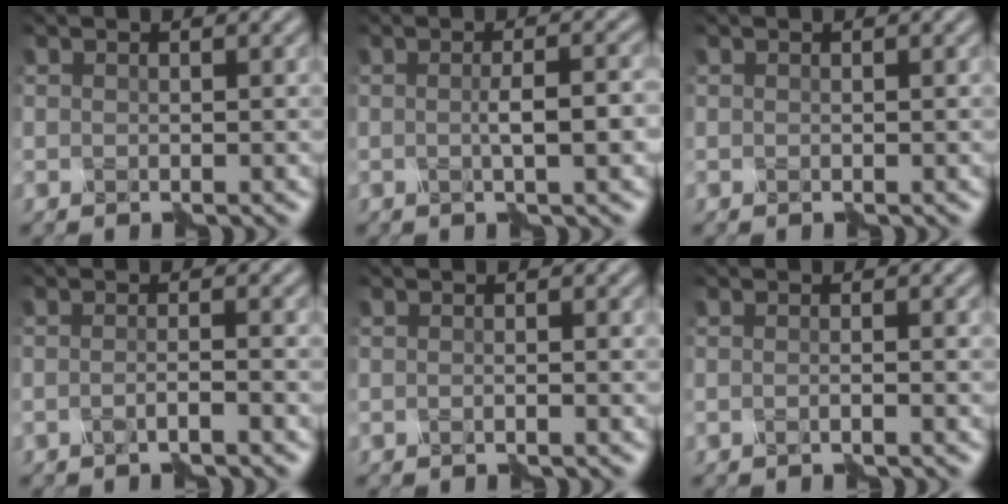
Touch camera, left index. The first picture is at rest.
{"total": 2.9, "force": [-0.6, 0.6, 2.8], "torque": [-0.042, 0.001, -0.006]}
{"total": 0.0}
{"total": 1.8, "force": [-1.1, 0.5, 1.2], "torque": [-0.009, -0.009, -0.028]}
{"total": 0.9, "force": [-0.5, 0.4, 0.6], "torque": [-0.002, -0.005, -0.015]}
{"total": 1.4, "force": [-0.4, 0.8, 1.0], "torque": [0.003, -0.006, -0.025]}